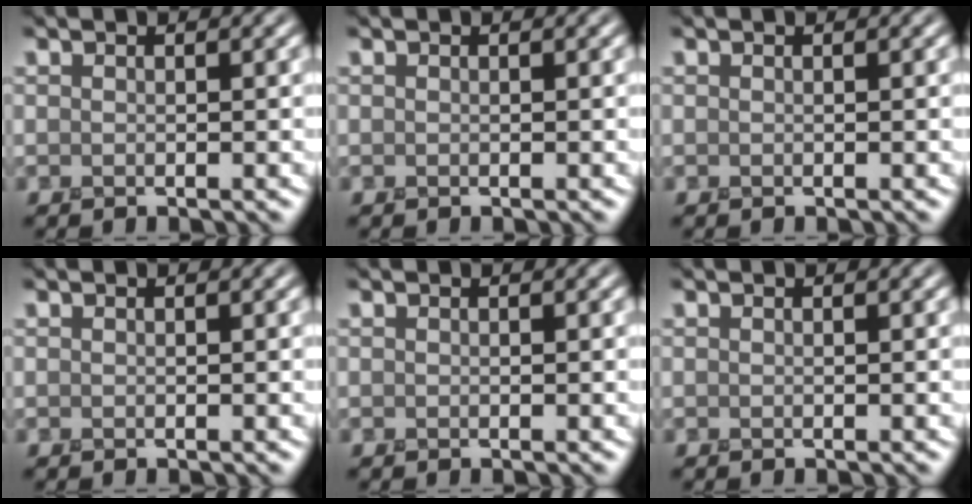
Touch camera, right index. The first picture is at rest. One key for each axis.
{"total": 0.0}
{"total": 0.0}
{"total": 0.0}
{"total": 0.0}
{"total": 0.0}